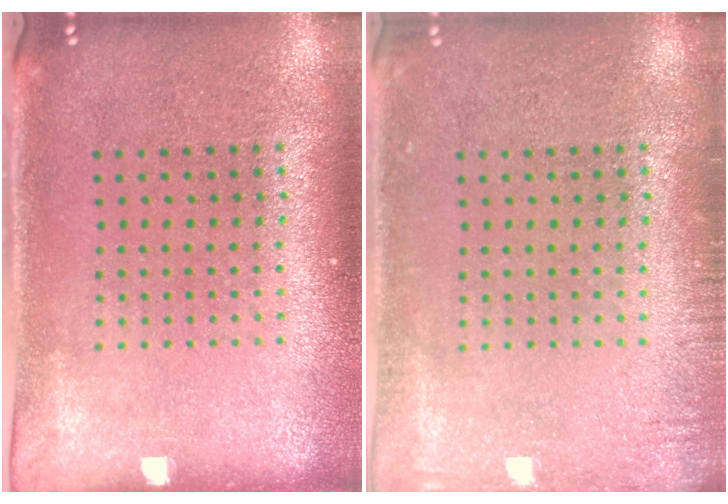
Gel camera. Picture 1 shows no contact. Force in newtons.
{"total": 1.5, "press": 1.4, "slide": 0.2}